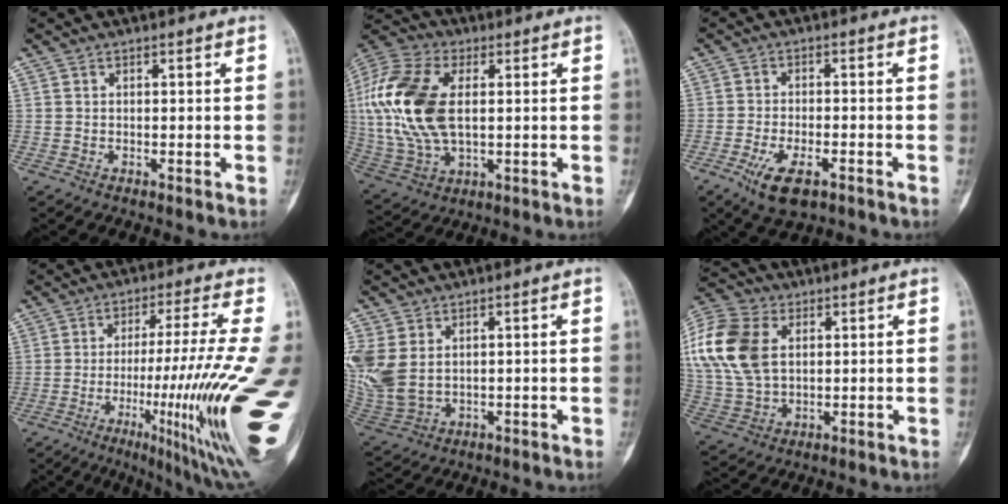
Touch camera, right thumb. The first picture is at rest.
{"total": 20.3, "force": [2.5, 11.5, 16.5], "torque": [-0.364, -0.001, 0.045]}
{"total": 7.5, "force": [-3.9, 2.9, 5.7], "torque": [-0.112, 0.005, -0.063]}
{"total": 21.8, "force": [-3.8, 1.8, 21.4], "torque": [-0.287, -0.010, -0.044]}
{"total": 11.1, "force": [2.4, 7.7, 7.7], "torque": [-0.195, -0.006, 0.065]}
{"total": 19.2, "force": [4.9, 12.9, 13.3], "torque": [-0.302, 0.004, 0.093]}